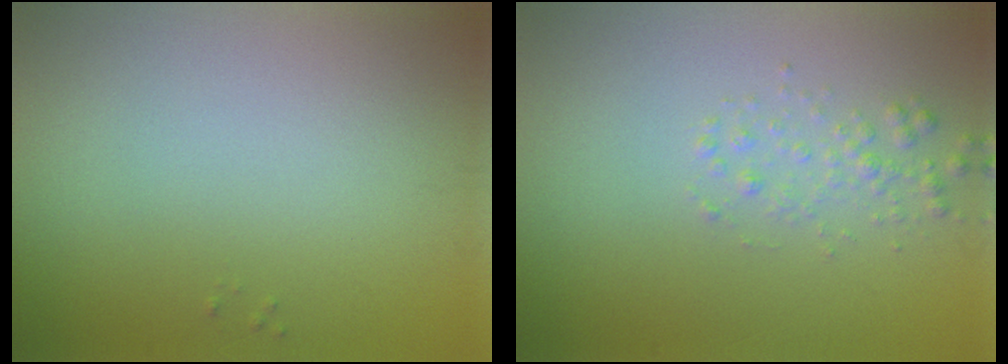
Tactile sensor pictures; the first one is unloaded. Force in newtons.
{"total": 1.6, "press": 1.6, "slide": 0.0}